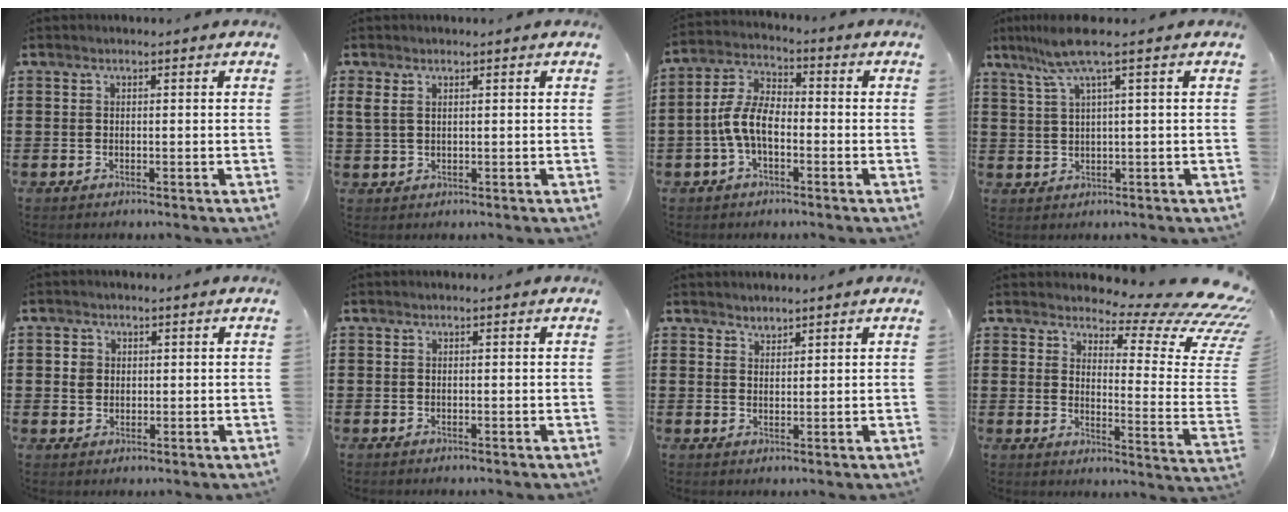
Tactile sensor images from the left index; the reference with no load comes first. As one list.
[{"total": 1.7, "force": [0.8, 0.9, 1.1], "torque": [-0.036, 0.003, 0.013]}, {"total": 7.2, "force": [-2.3, 3.5, 5.8], "torque": [-0.142, -0.001, -0.051]}, {"total": 5.9, "force": [2.8, -0.2, 5.2], "torque": [-0.115, -0.003, 0.046]}, {"total": 2.1, "force": [0.5, 2.1, 0.4], "torque": [-0.008, 0.007, 0.006]}, {"total": 0.0}, {"total": 1.6, "force": [1.5, 0.4, -0.4], "torque": [0.004, 0.001, 0.031]}, {"total": 9.2, "force": [7.1, 2.0, 5.4], "torque": [-0.090, -0.062, 0.119]}]